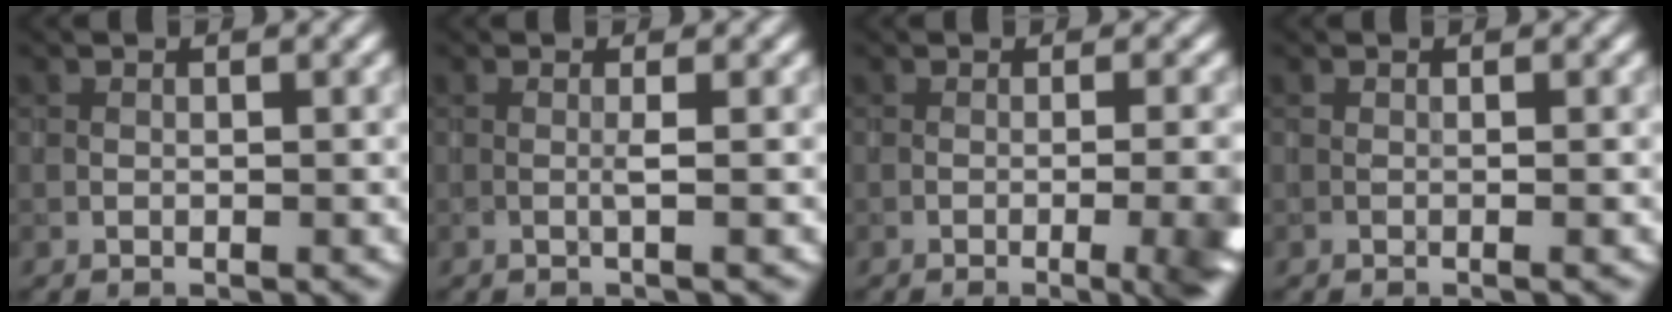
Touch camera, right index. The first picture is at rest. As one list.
[{"total": 1.1, "force": [-0.1, 0.0, 1.1], "torque": [-0.021, -0.003, -0.007]}, {"total": 8.0, "force": [-2.2, 3.3, 7.0], "torque": [-0.050, 0.000, -0.016]}, {"total": 0.0}]